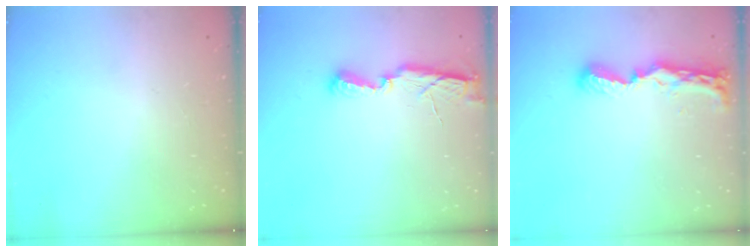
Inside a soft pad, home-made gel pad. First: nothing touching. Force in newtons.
{"total": 6.7, "press": 6.7, "slide": 0.8}
{"total": 8.8, "press": 8.8, "slide": 0.3}